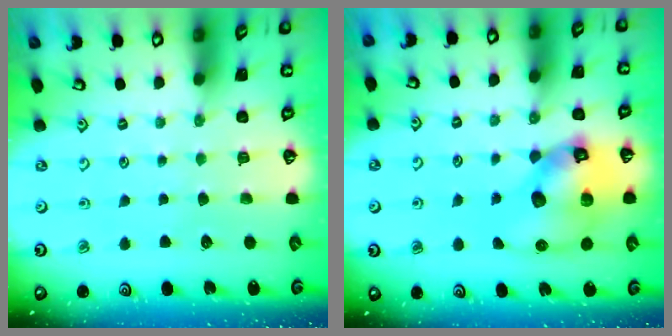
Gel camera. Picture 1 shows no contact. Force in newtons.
{"total": 15.2, "press": 15.1, "slide": 2.1}